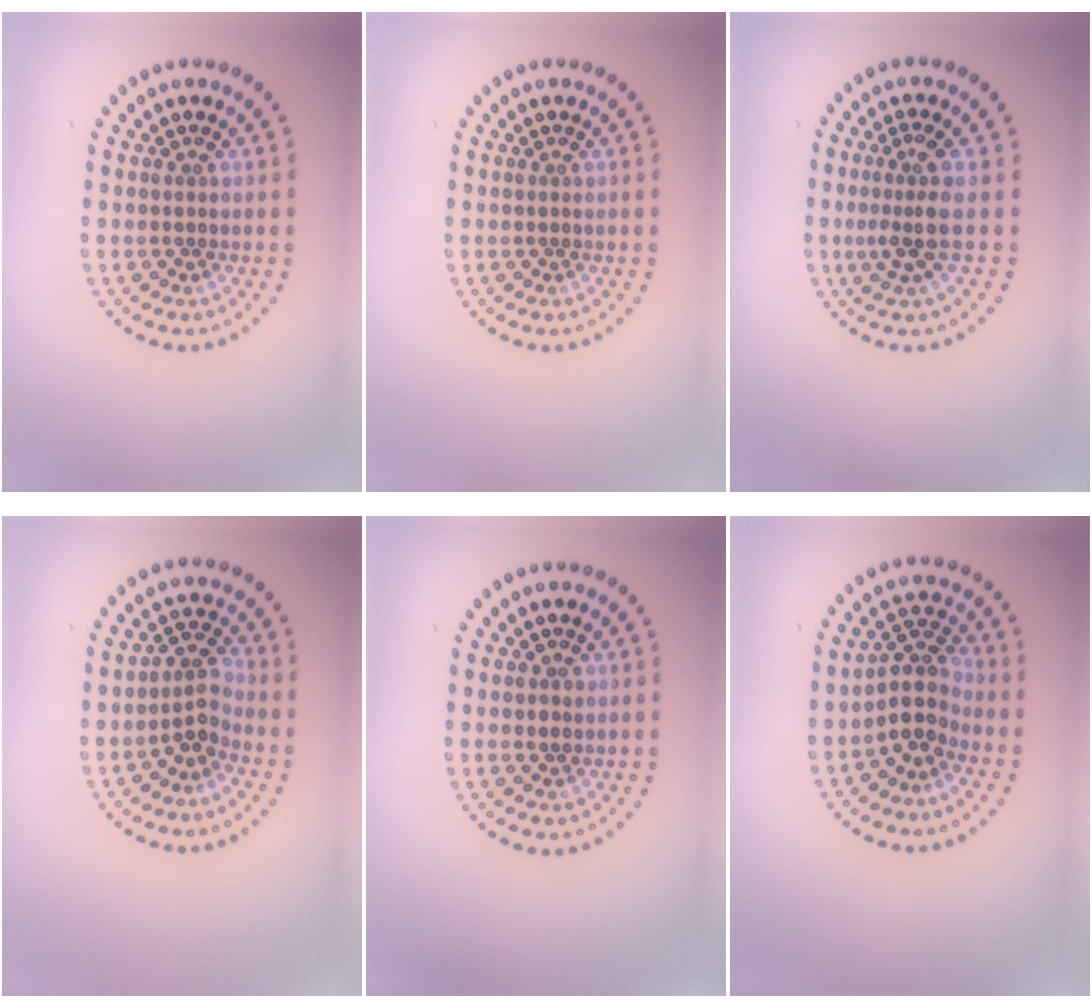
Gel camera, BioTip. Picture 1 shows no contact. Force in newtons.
{"total": 0.0}
{"total": 2.8, "press": 2.1, "slide": 1.8}
{"total": 2.5, "press": 1.9, "slide": 1.6}
{"total": 0.6, "press": 0.6, "slide": 0.3}
{"total": 3.5, "press": 2.7, "slide": 2.2}